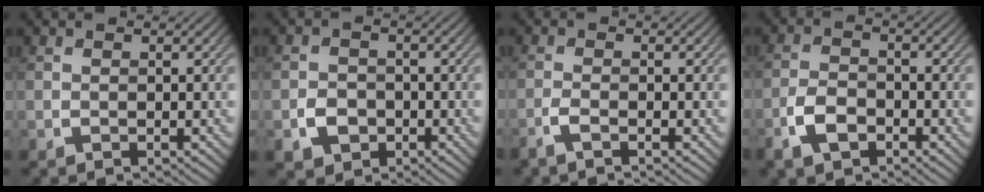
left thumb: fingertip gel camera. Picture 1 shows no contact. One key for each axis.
{"total": 3.2, "fx": -1.4, "fy": 2.6, "fz": 1.4, "tx": -0.026, "ty": -0.003, "tz": -0.026}
{"total": 2.0, "fx": -1.3, "fy": 0.3, "fz": 1.5, "tx": -0.030, "ty": 0.000, "tz": -0.037}
{"total": 4.5, "fx": -2.6, "fy": 2.4, "fz": 2.8, "tx": -0.058, "ty": -0.003, "tz": -0.059}